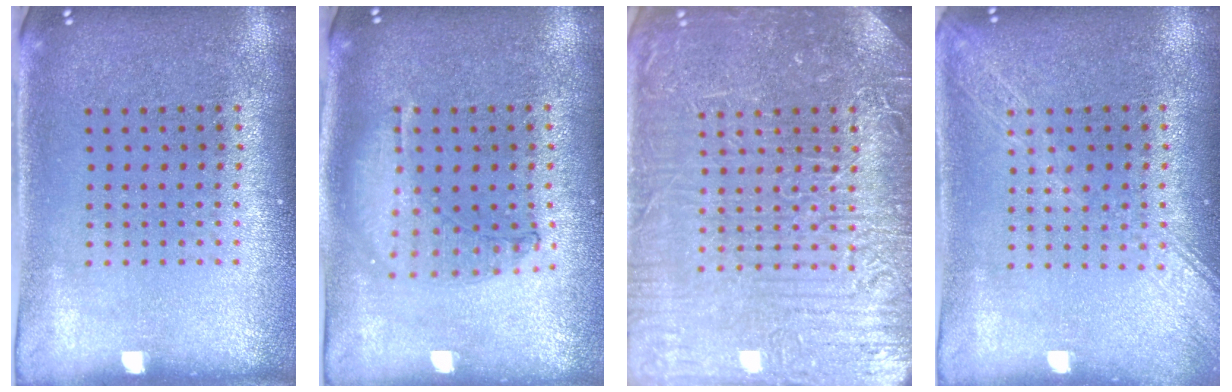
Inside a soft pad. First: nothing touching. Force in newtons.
{"total": 0.9, "press": 0.9, "slide": 0.3}
{"total": 7.8, "press": 7.7, "slide": 1.0}
{"total": 1.7, "press": 1.7, "slide": 0.3}